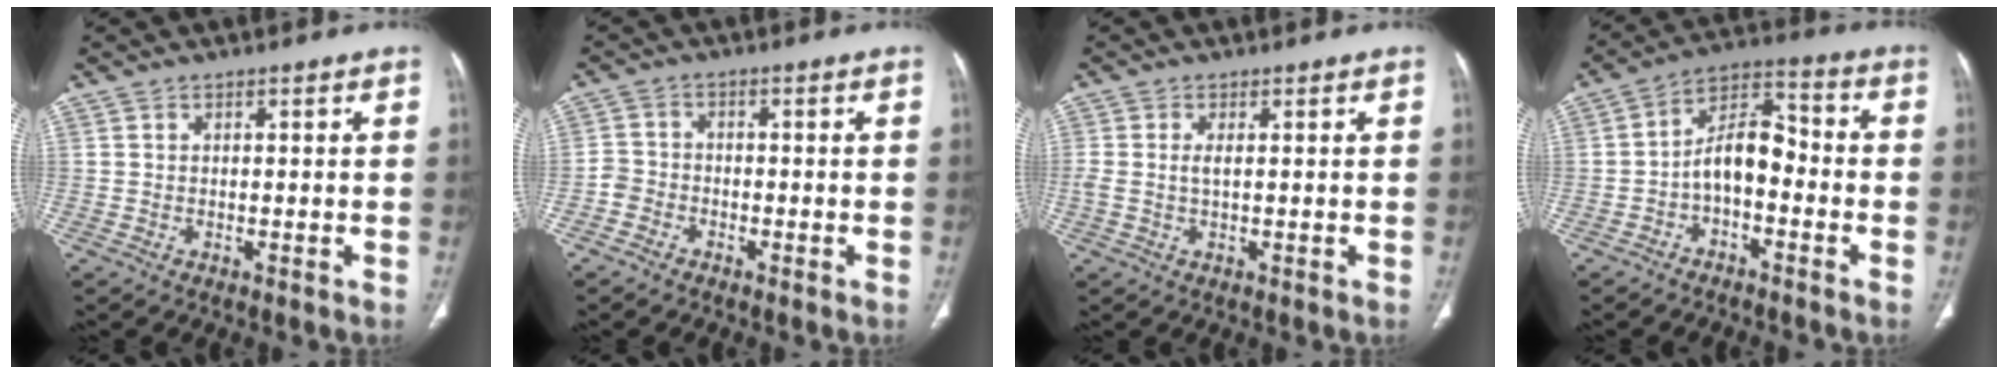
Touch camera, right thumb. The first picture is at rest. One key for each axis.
{"total": 3.2, "fx": -1.8, "fy": 2.6, "fz": 0.5, "tx": -0.002, "ty": 0.016, "tz": -0.044}
{"total": 1.9, "fx": 0.2, "fy": 0.8, "fz": 1.8, "tx": -0.048, "ty": 0.003, "tz": 0.006}
{"total": 9.2, "fx": -2.5, "fy": 5.2, "fz": 7.1, "tx": -0.108, "ty": 0.048, "tz": -0.054}